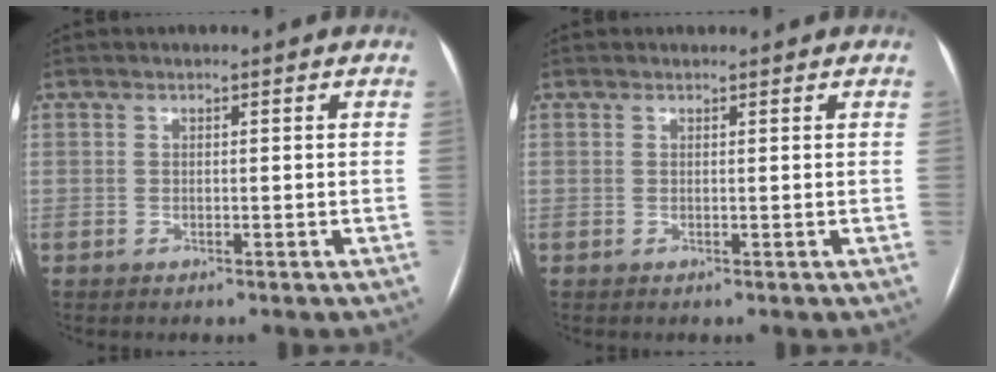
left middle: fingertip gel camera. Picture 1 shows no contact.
{"total": 0.6, "force": [0.6, 0.2, 0.0], "torque": [-0.005, 0.008, 0.010]}